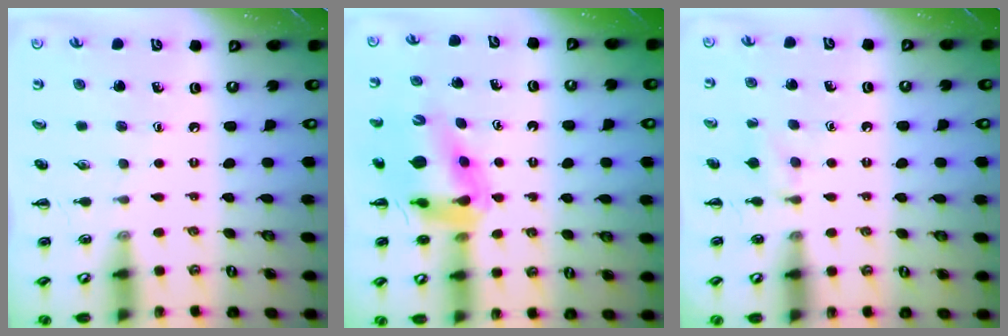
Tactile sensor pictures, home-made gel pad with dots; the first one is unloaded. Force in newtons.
{"total": 12.4, "press": 11.8, "slide": 3.7}
{"total": 5.5, "press": 5.2, "slide": 1.7}